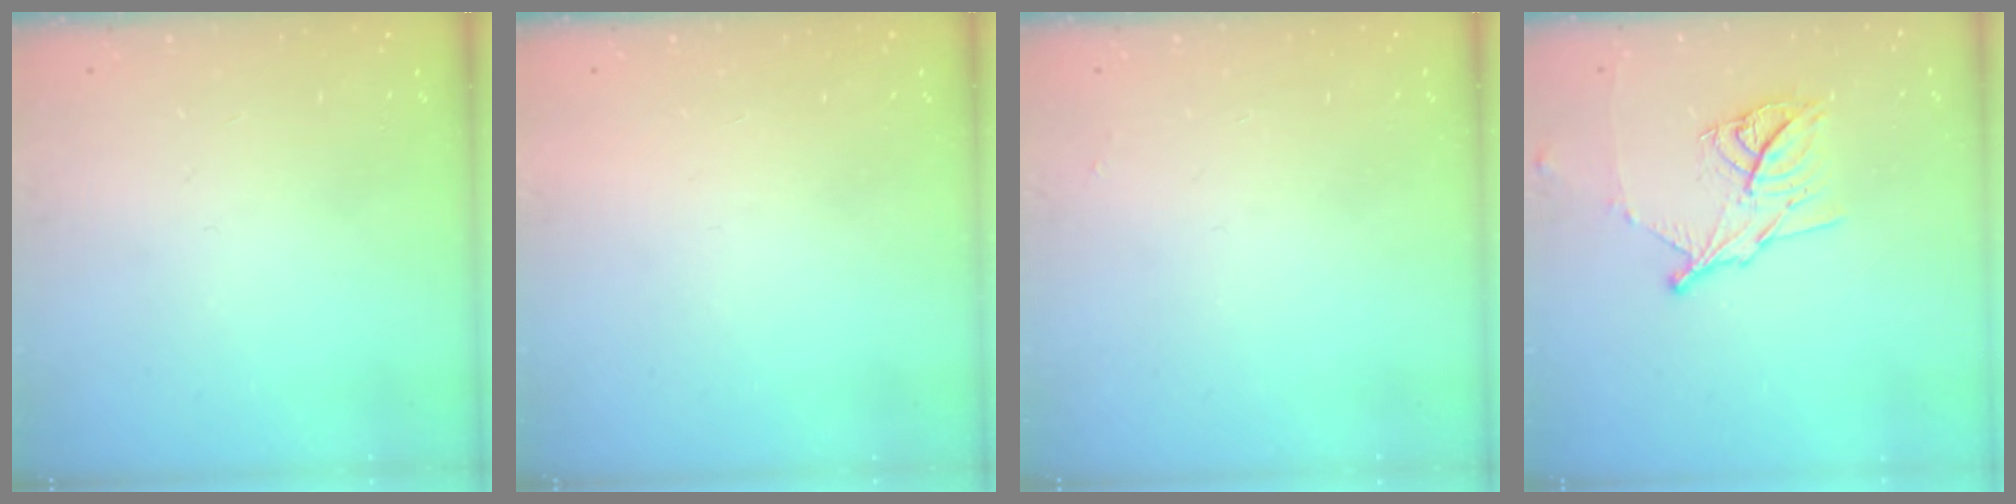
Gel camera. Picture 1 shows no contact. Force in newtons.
{"total": 1.5, "press": 1.5, "slide": 0.1}
{"total": 1.9, "press": 1.9, "slide": 0.3}
{"total": 12.7, "press": 12.7, "slide": 0.7}